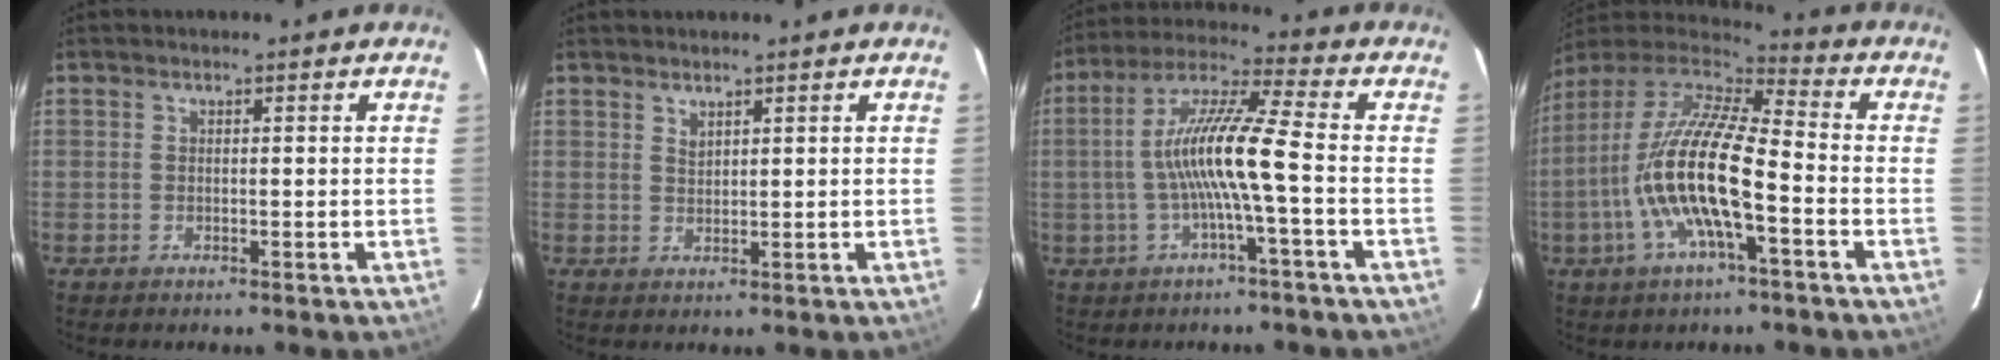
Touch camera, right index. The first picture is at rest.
{"total": 1.4, "force": [1.2, 0.4, 0.4], "torque": [-0.006, 0.001, 0.023]}
{"total": 11.5, "force": [-2.0, -0.2, 11.3], "torque": [-0.221, 0.015, -0.037]}
{"total": 17.9, "force": [-5.1, 4.2, 16.6], "torque": [-0.309, -0.018, -0.103]}